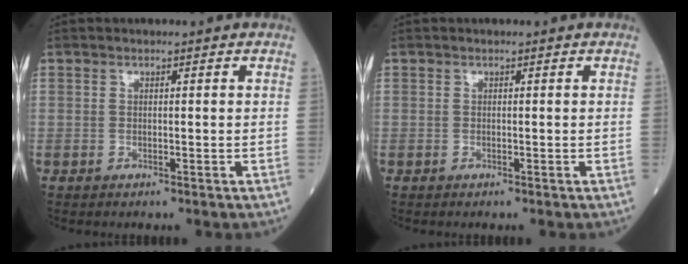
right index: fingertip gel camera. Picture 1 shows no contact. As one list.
[{"total": 0.0}]